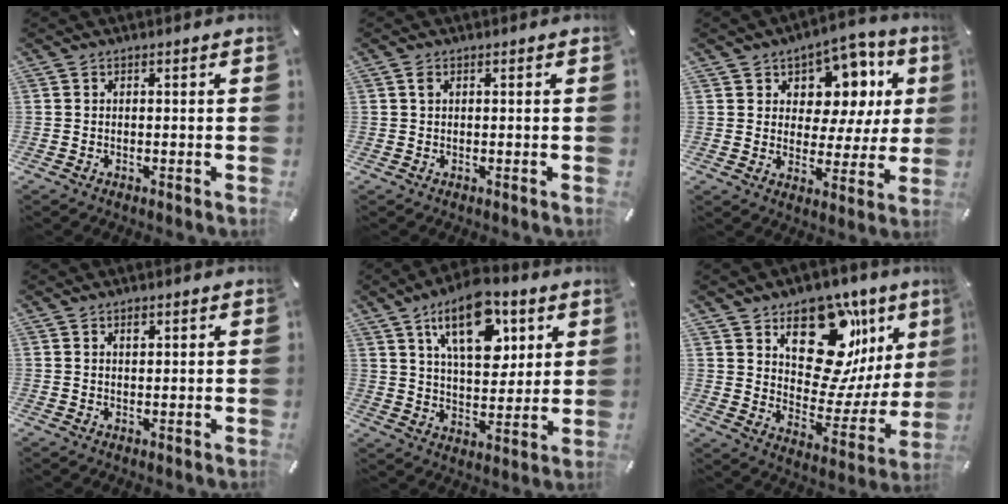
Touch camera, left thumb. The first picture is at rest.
{"total": 0.9, "force": [0.3, 0.5, 0.6], "torque": [-0.013, 0.004, 0.004]}
{"total": 11.0, "force": [5.3, 8.4, 4.9], "torque": [-0.065, -0.041, 0.094]}
{"total": 1.4, "force": [0.8, 0.8, 0.8], "torque": [-0.010, -0.003, 0.012]}
{"total": 16.5, "force": [8.5, 8.9, 11.1], "torque": [-0.169, -0.023, 0.145]}
{"total": 18.6, "force": [9.2, 12.5, 10.2], "torque": [-0.113, -0.083, 0.159]}